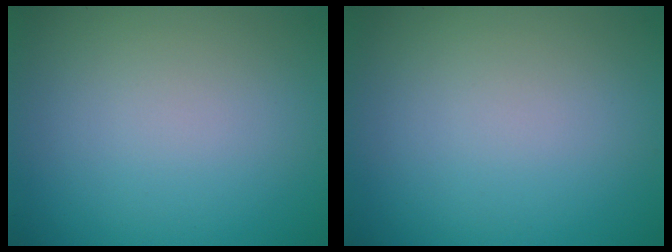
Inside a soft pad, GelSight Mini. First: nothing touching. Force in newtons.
{"total": 0.0}